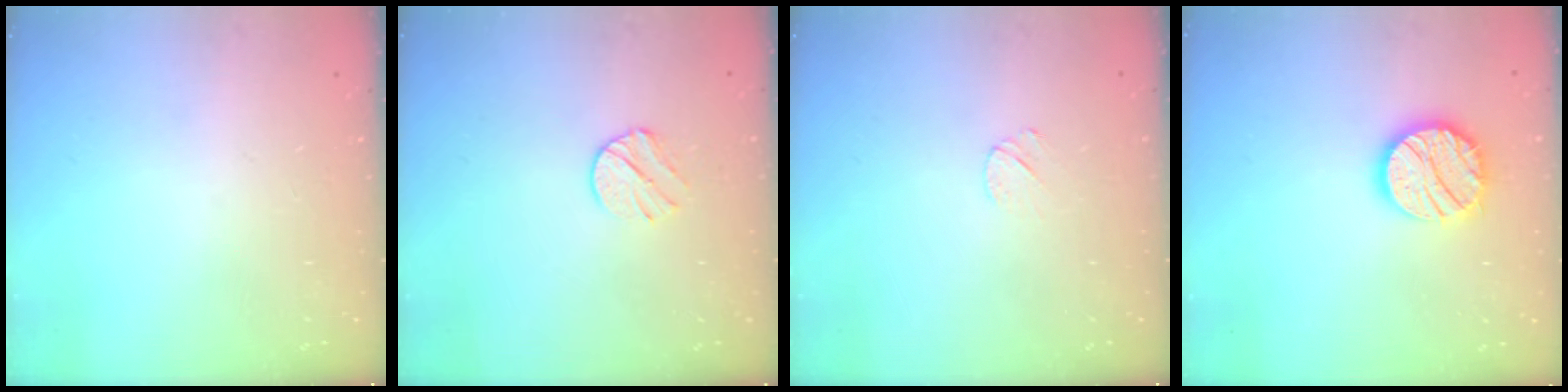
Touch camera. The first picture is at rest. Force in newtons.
{"total": 7.5, "press": 7.5, "slide": 1.1}
{"total": 4.8, "press": 4.7, "slide": 0.9}
{"total": 15.5, "press": 15.5, "slide": 1.2}